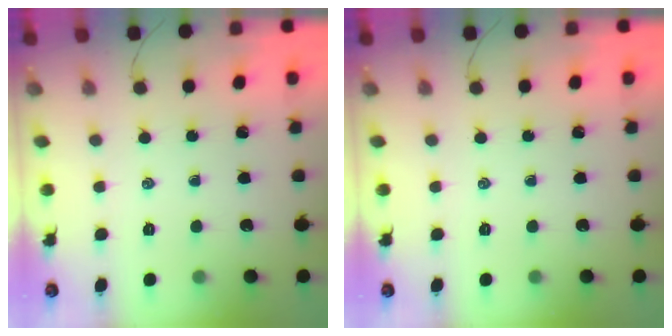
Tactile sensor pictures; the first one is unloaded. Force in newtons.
{"total": 0.0}